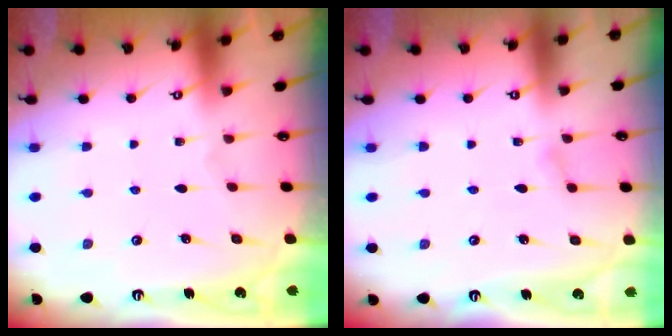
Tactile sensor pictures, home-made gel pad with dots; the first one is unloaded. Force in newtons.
{"total": 2.8, "press": 2.8, "slide": 0.2}